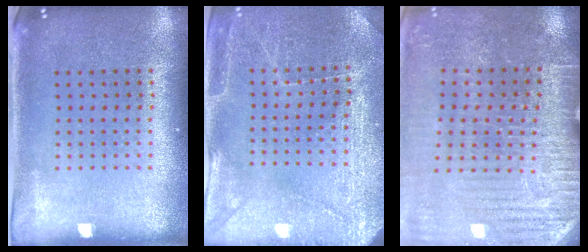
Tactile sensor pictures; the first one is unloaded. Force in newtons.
{"total": 2.9, "press": 2.9, "slide": 0.2}
{"total": 3.4, "press": 3.4, "slide": 0.1}